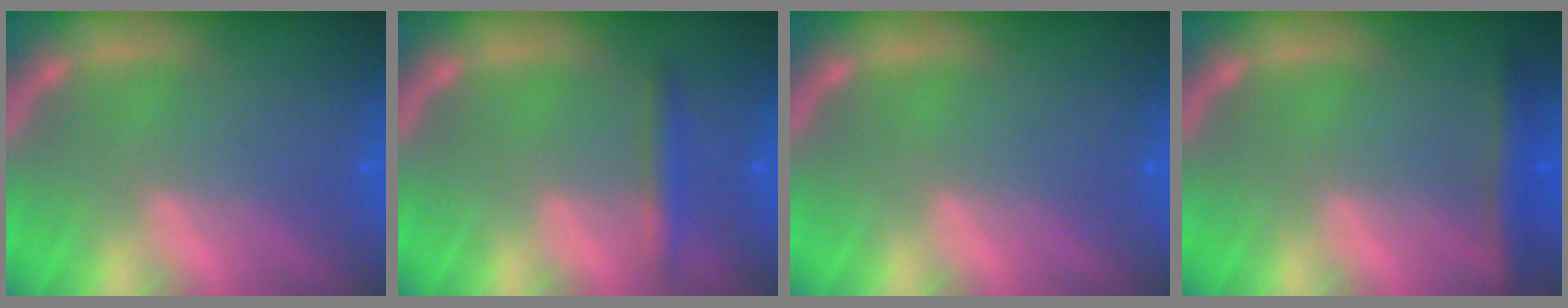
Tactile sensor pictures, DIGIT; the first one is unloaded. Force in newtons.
{"total": 1.9}
{"total": 0.0}
{"total": 2.9}